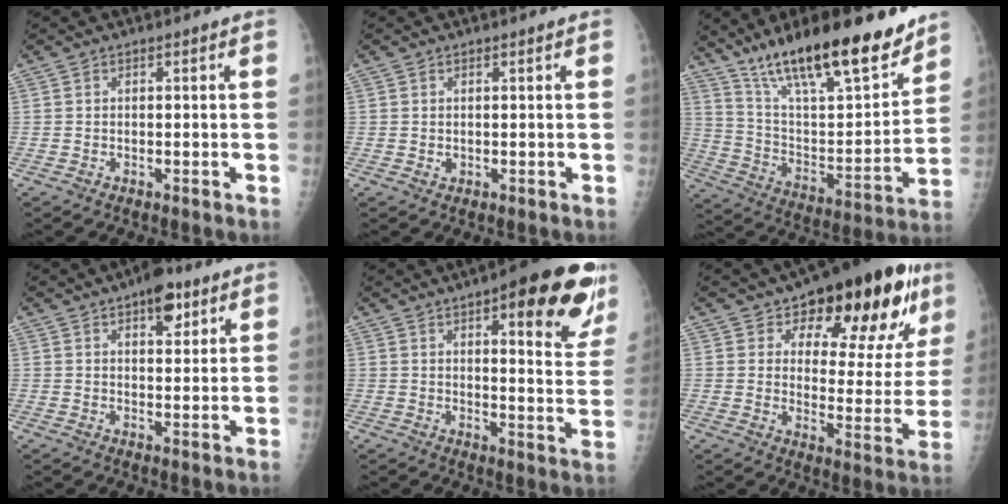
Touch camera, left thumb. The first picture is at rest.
{"total": 0.7, "force": [0.2, 0.6, 0.3], "torque": [0.001, -0.001, 0.004]}
{"total": 25.7, "force": [18.4, 6.7, 16.6], "torque": [-0.240, -0.072, 0.313]}
{"total": 7.3, "force": [4.2, 3.3, 5.0], "torque": [-0.047, -0.016, 0.054]}
{"total": 21.3, "force": [11.5, 6.2, 16.9], "torque": [-0.178, -0.043, 0.140]}
{"total": 22.6, "force": [12.8, 10.0, 15.7], "torque": [-0.161, -0.046, 0.182]}